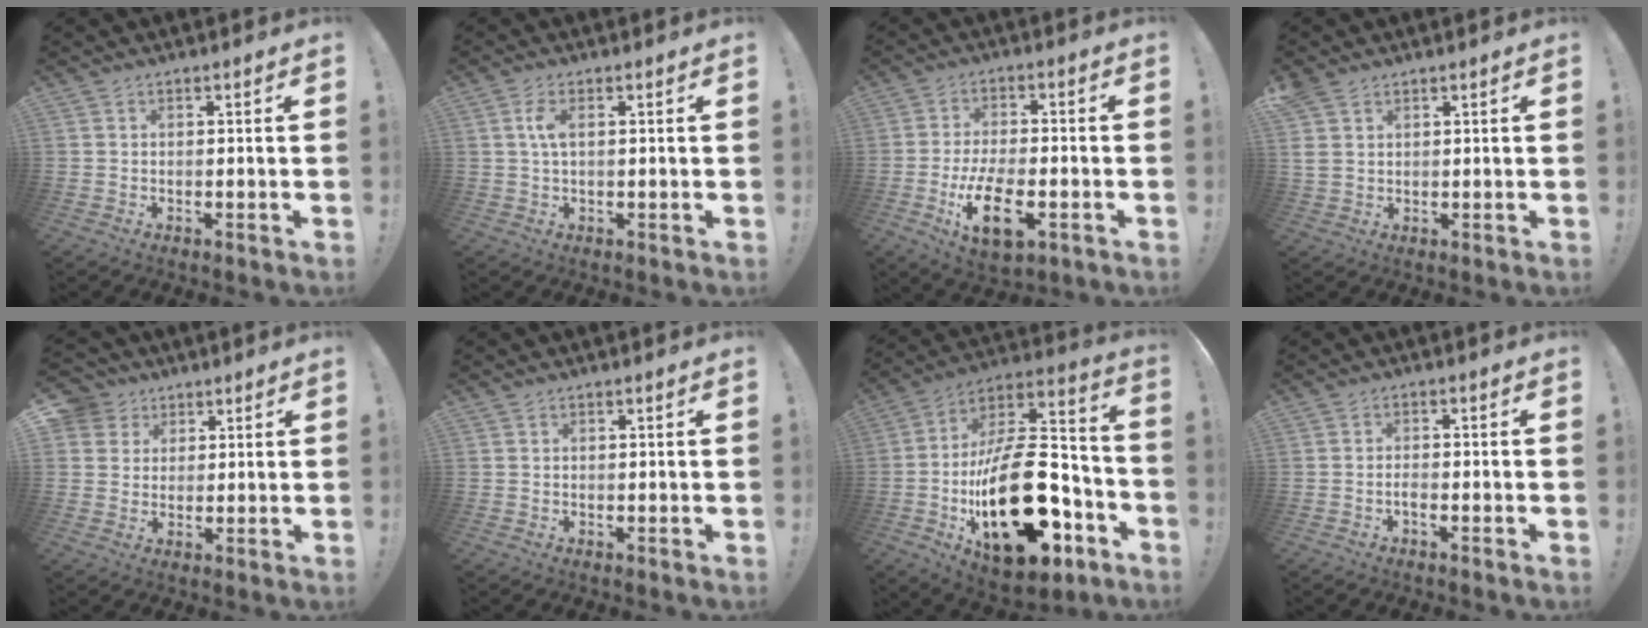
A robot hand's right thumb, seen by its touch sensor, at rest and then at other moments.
{"total": 4.1, "force": [0.6, 1.6, 3.8], "torque": [-0.066, 0.003, 0.009]}
{"total": 13.3, "force": [-4.8, 5.9, 10.9], "torque": [-0.198, 0.000, -0.082]}
{"total": 4.1, "force": [2.4, 2.8, 1.9], "torque": [-0.032, -0.004, 0.049]}
{"total": 6.5, "force": [2.9, 5.7, 1.2], "torque": [-0.019, -0.014, 0.058]}
{"total": 0.0}
{"total": 32.0, "force": [-8.8, 16.4, 26.0], "torque": [-0.450, 0.048, -0.127]}
{"total": 1.7, "force": [-1.2, 0.3, 1.2], "torque": [-0.020, 0.001, -0.022]}